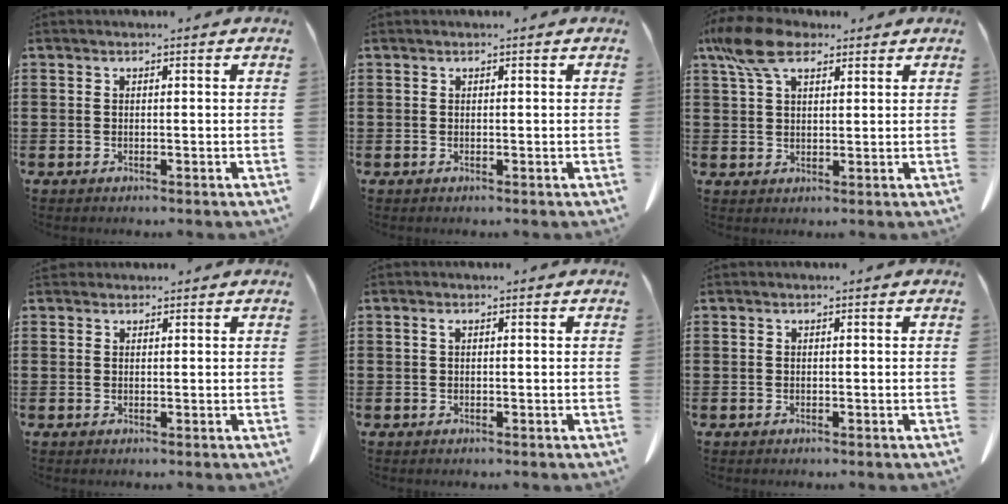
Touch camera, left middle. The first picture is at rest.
{"total": 0.0}
{"total": 7.7, "force": [5.1, 3.3, 4.8], "torque": [-0.115, -0.002, 0.093]}
{"total": 1.2, "force": [1.0, 0.5, 0.1], "torque": [-0.005, 0.000, 0.022]}
{"total": 0.7, "force": [0.3, 0.2, 0.6], "torque": [-0.015, 0.000, 0.006]}
{"total": 0.0}